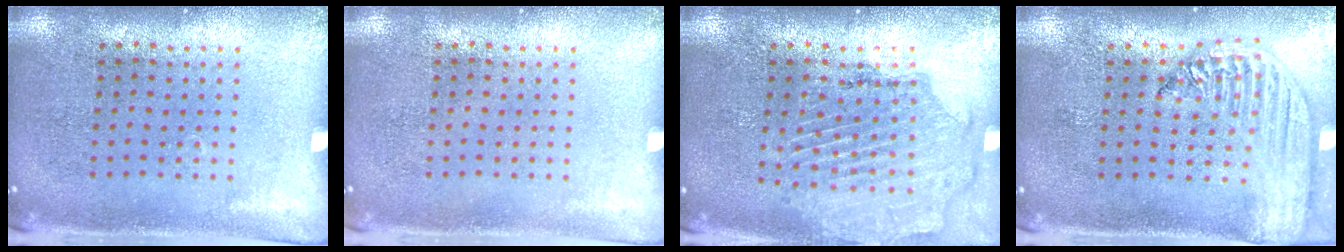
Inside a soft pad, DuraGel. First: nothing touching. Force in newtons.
{"total": 0.0}
{"total": 1.6, "press": 1.5, "slide": 0.3}
{"total": 2.4, "press": 2.1, "slide": 1.3}